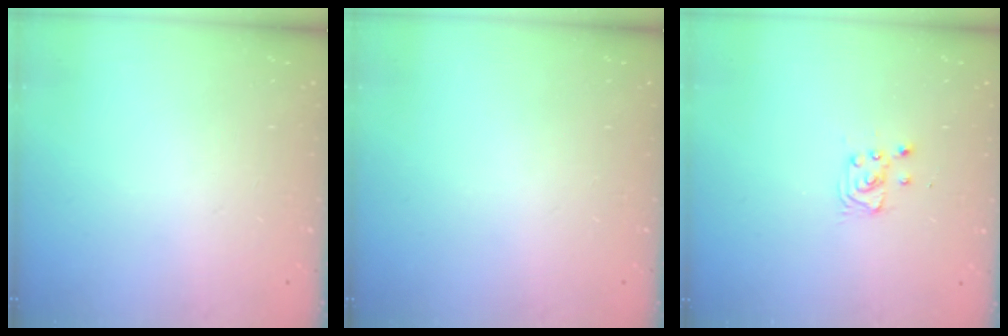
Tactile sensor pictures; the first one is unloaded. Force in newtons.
{"total": 0.0}
{"total": 2.9, "press": 2.9, "slide": 0.4}